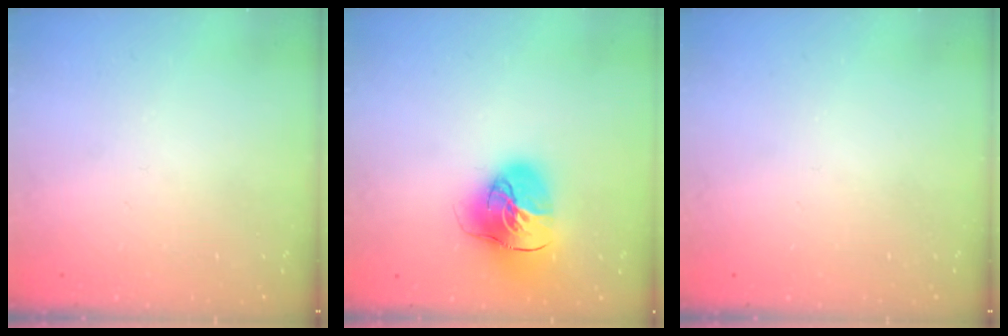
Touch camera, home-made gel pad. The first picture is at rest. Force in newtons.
{"total": 18.0, "press": 17.9, "slide": 2.5}
{"total": 0.0}